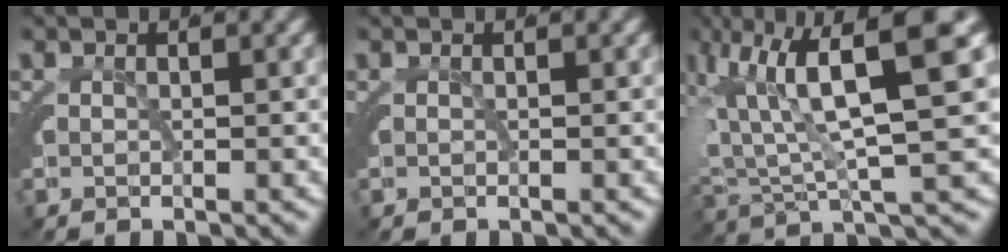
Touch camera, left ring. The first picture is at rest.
{"total": 0.0}
{"total": 10.5, "force": [2.6, 5.8, 8.4], "torque": [-0.140, 0.017, 0.037]}